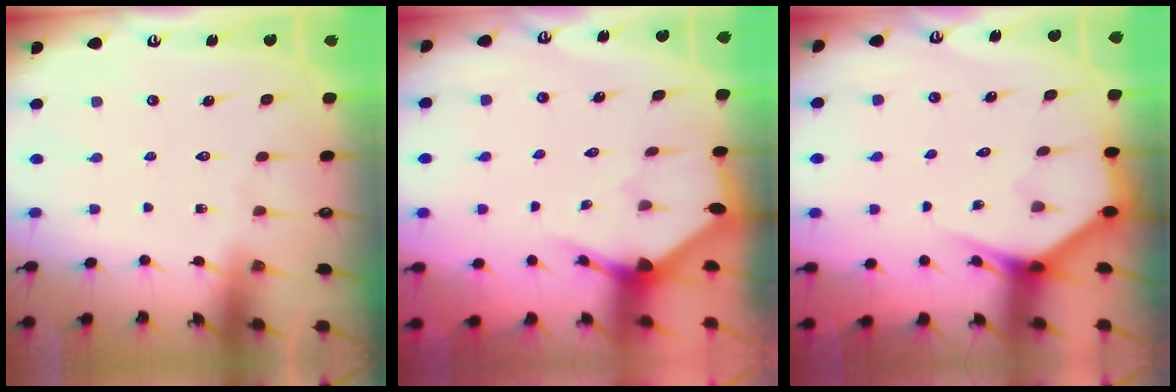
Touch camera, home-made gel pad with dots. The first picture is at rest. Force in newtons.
{"total": 3.0, "press": 3.0, "slide": 0.2}
{"total": 3.4, "press": 3.4, "slide": 0.3}